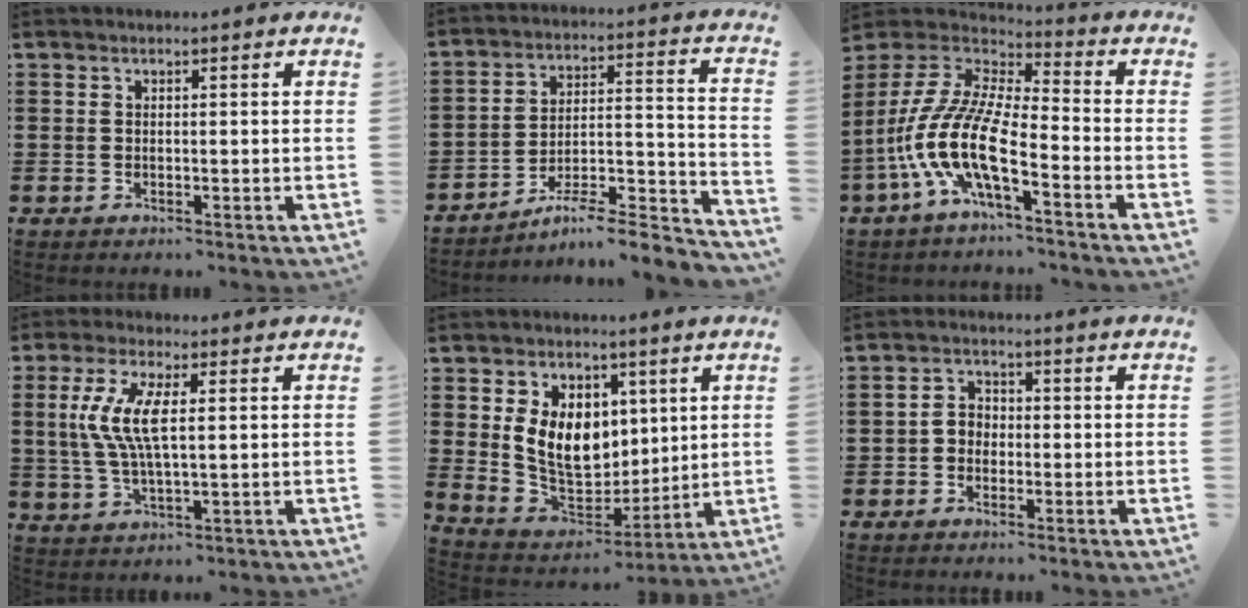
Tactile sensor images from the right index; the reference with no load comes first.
{"total": 6.7, "force": [-5.8, 1.0, 3.1], "torque": [-0.047, -0.003, -0.115]}
{"total": 12.4, "force": [-6.5, 3.6, 9.9], "torque": [-0.247, -0.015, -0.141]}
{"total": 7.9, "force": [1.3, 2.4, 7.4], "torque": [-0.174, -0.004, 0.013]}
{"total": 10.0, "force": [2.4, 7.6, 6.0], "torque": [-0.141, 0.003, 0.043]}
{"total": 2.6, "force": [-1.0, 2.1, 1.1], "torque": [-0.028, 0.008, -0.023]}